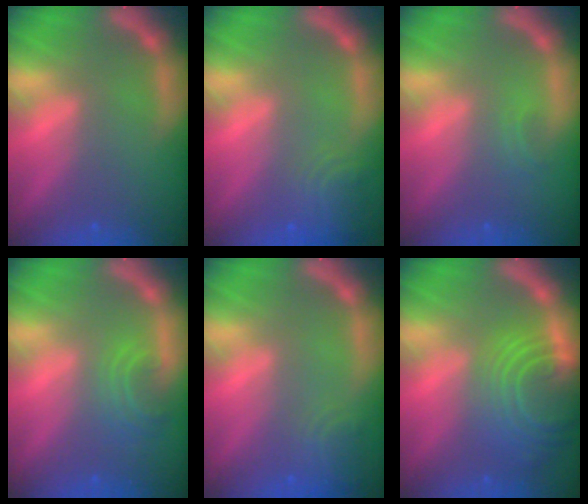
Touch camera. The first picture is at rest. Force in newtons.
{"total": 4.0}
{"total": 0.9}
{"total": 2.9}
{"total": 2.9}
{"total": 10.0}